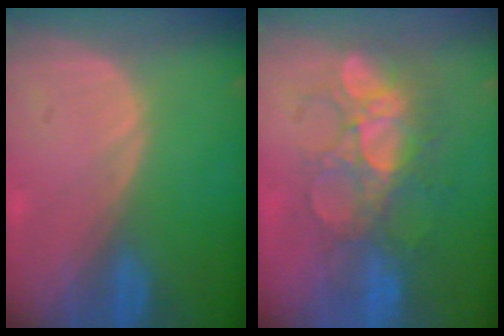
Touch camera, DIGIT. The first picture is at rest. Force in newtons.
{"total": 9.0, "press": 8.6, "slide": 2.6}